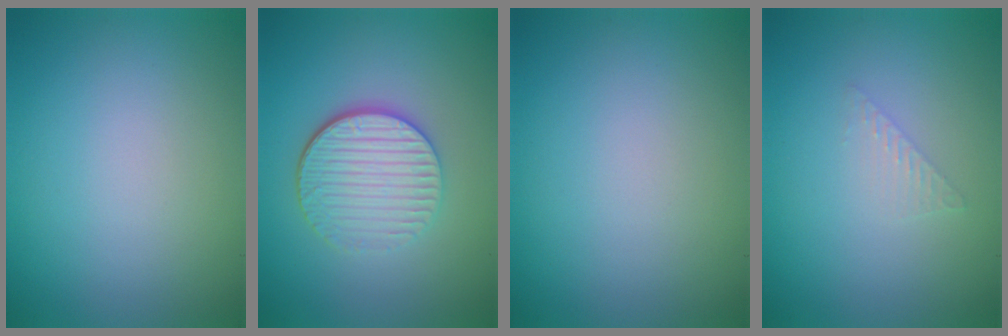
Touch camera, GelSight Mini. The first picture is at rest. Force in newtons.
{"total": 4.7, "press": 3.7, "slide": 3.0}
{"total": 0.0}
{"total": 1.0, "press": 1.0, "slide": 0.0}